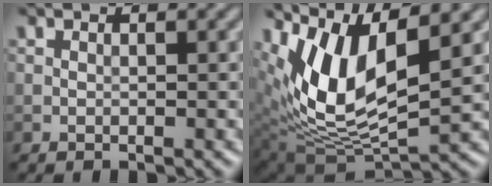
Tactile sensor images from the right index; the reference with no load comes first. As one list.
[{"total": 10.9, "force": [4.1, 4.6, 8.9], "torque": [-0.182, -0.005, 0.079]}]